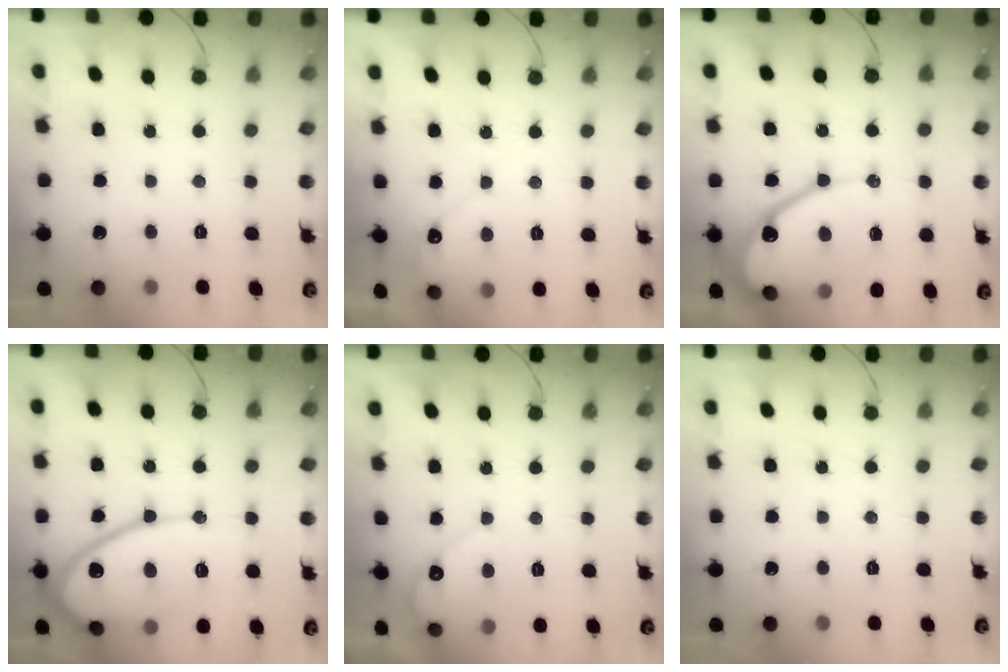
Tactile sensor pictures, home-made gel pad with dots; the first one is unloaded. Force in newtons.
{"total": 3.5, "press": 3.5, "slide": 0.2}
{"total": 16.4, "press": 16.3, "slide": 1.3}
{"total": 15.4, "press": 15.4, "slide": 1.3}
{"total": 4.3, "press": 4.3, "slide": 0.3}
{"total": 0.0}